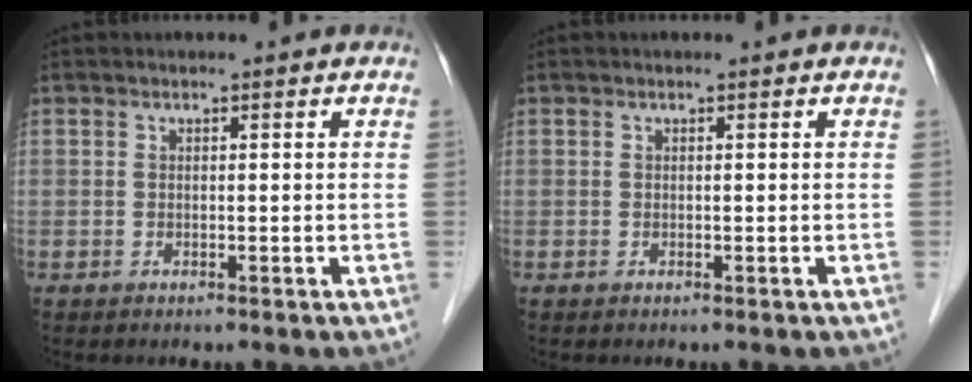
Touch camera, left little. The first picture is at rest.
{"total": 0.0}